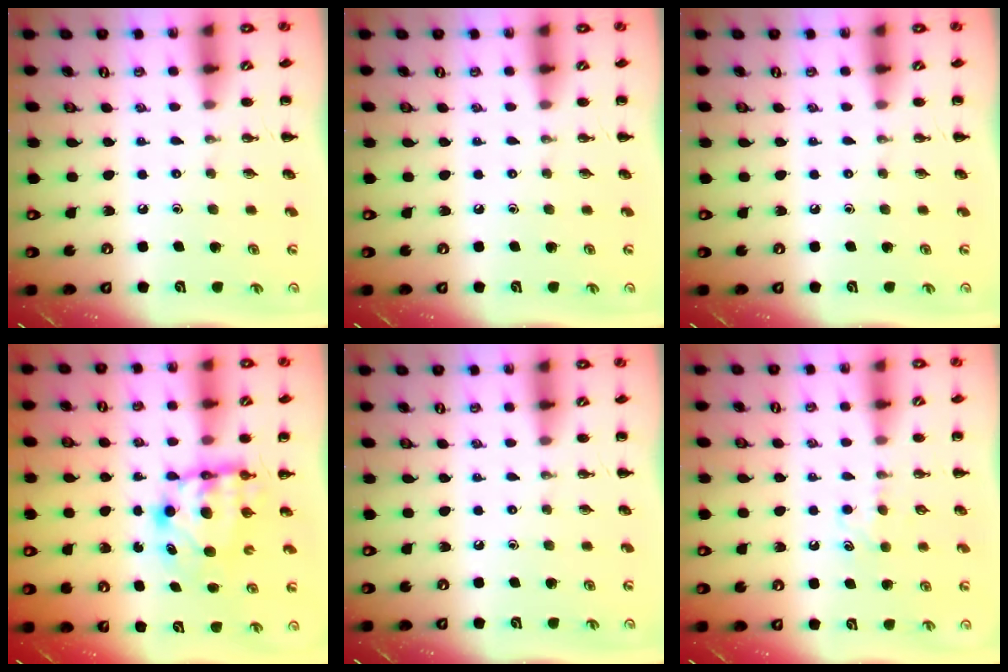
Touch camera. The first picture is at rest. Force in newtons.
{"total": 0.0}
{"total": 0.0}
{"total": 6.5, "press": 6.4, "slide": 1.3}
{"total": 0.0}
{"total": 5.1, "press": 4.8, "slide": 1.5}